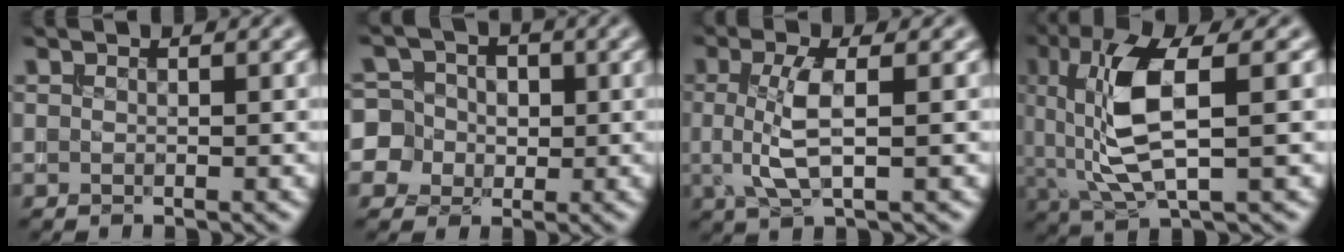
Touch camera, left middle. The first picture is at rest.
{"total": 7.8, "force": [0.4, 7.5, 2.2], "torque": [-0.060, 0.043, -0.010]}
{"total": 3.8, "force": [-0.1, 1.0, 3.7], "torque": [-0.082, 0.003, -0.001]}
{"total": 8.1, "force": [1.1, 2.5, 7.6], "torque": [-0.161, -0.001, 0.023]}